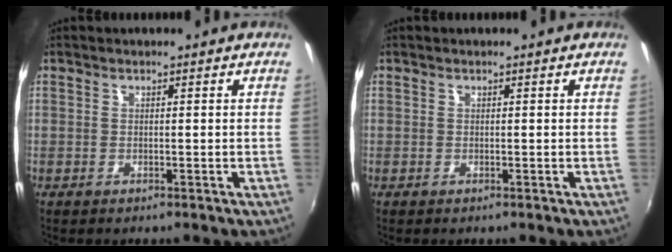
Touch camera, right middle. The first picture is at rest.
{"total": 0.0}